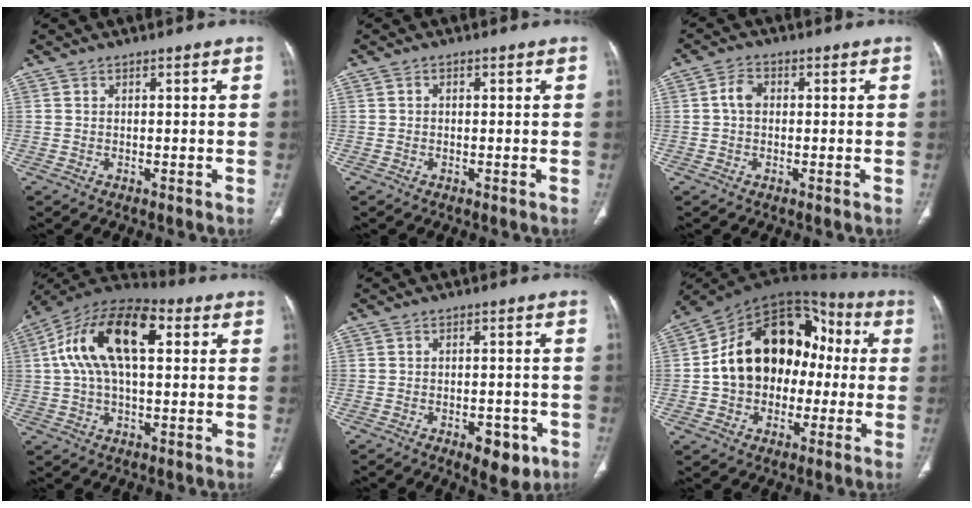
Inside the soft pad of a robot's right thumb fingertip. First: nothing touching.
{"total": 0.5, "force": [0.0, 0.5, 0.3], "torque": [-0.002, 0.002, -0.003]}
{"total": 3.3, "force": [0.2, 2.4, 2.3], "torque": [-0.039, 0.010, -0.002]}
{"total": 18.4, "force": [4.2, 9.4, 15.3], "torque": [-0.273, 0.034, 0.065]}
{"total": 6.6, "force": [-3.1, 3.4, 4.7], "torque": [-0.042, 0.009, -0.036]}
{"total": 20.5, "force": [-0.4, 15.2, 13.8], "torque": [-0.187, 0.054, -0.010]}